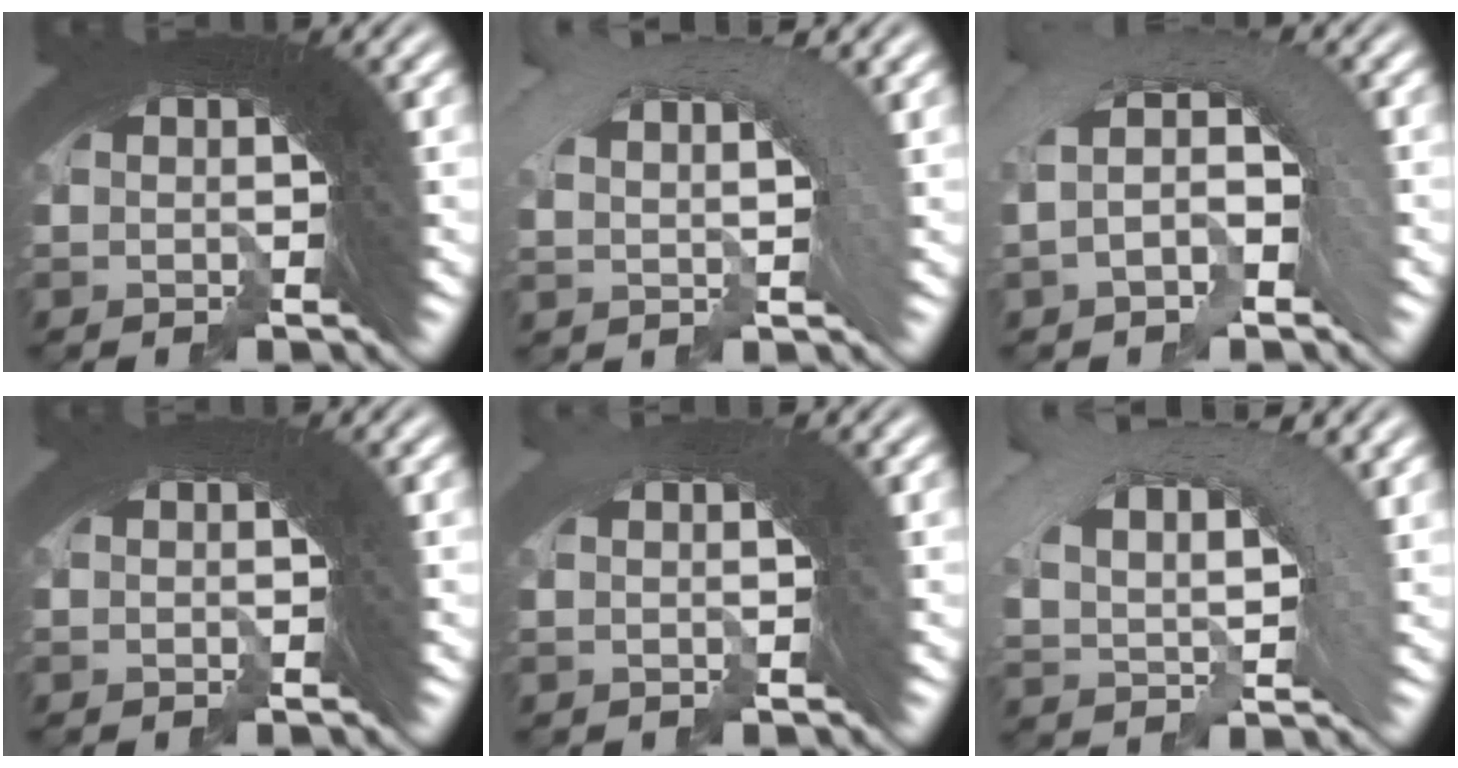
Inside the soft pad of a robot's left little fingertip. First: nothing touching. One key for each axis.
{"total": 3.1, "fx": -1.8, "fy": 2.5, "fz": 0.5, "tx": -0.012, "ty": 0.003, "tz": -0.032}
{"total": 4.2, "fx": -3.5, "fy": 2.3, "fz": -0.4, "tx": 0.007, "ty": 0.015, "tz": -0.071}
{"total": 1.7, "fx": -0.8, "fy": -0.7, "fz": -1.3, "tx": 0.015, "ty": -0.008, "tz": -0.009}
{"total": 3.8, "fx": -2.5, "fy": -0.9, "fz": -2.7, "tx": 0.032, "ty": -0.010, "tz": -0.033}
{"total": 6.0, "fx": -1.2, "fy": 5.1, "fz": 2.8, "tx": -0.048, "ty": 0.010, "tz": -0.031}